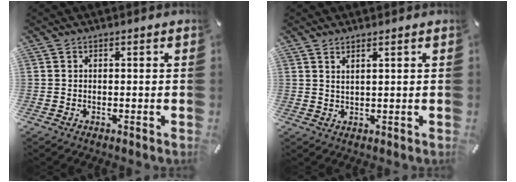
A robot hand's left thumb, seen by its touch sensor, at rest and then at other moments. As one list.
[{"total": 1.7, "force": [1.3, -0.2, 1.0], "torque": [-0.022, -0.003, 0.025]}]